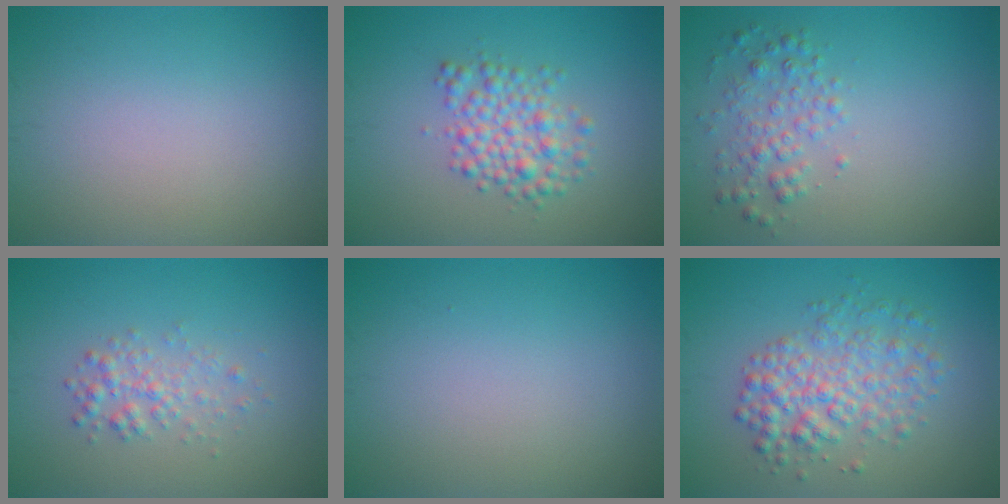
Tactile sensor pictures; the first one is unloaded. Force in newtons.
{"total": 3.6, "press": 3.6, "slide": 0.1}
{"total": 2.4, "press": 2.4, "slide": 0.1}
{"total": 1.9, "press": 1.9, "slide": 0.0}
{"total": 0.0}
{"total": 4.5, "press": 4.5, "slide": 0.1}